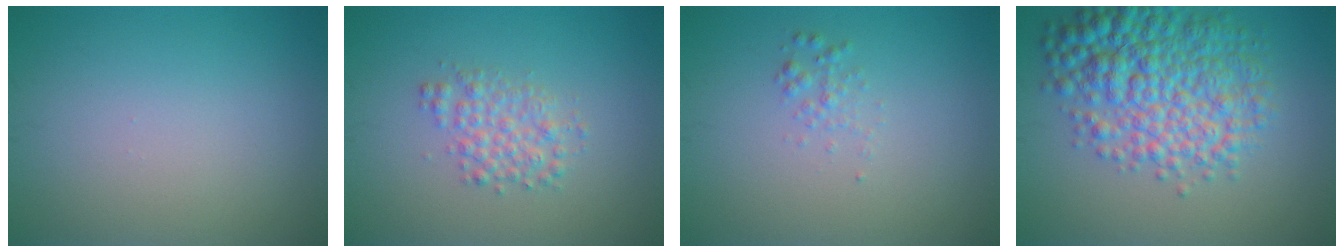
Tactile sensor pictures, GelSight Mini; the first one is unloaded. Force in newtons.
{"total": 2.6, "press": 2.6, "slide": 0.0}
{"total": 1.0, "press": 1.0, "slide": 0.0}
{"total": 8.1, "press": 8.1, "slide": 0.1}